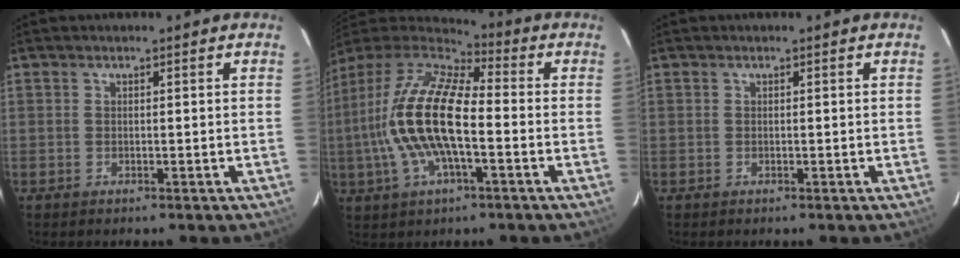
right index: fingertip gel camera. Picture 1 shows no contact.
{"total": 18.4, "force": [-2.2, 6.4, 17.2], "torque": [-0.333, 0.001, -0.052]}
{"total": 0.0}